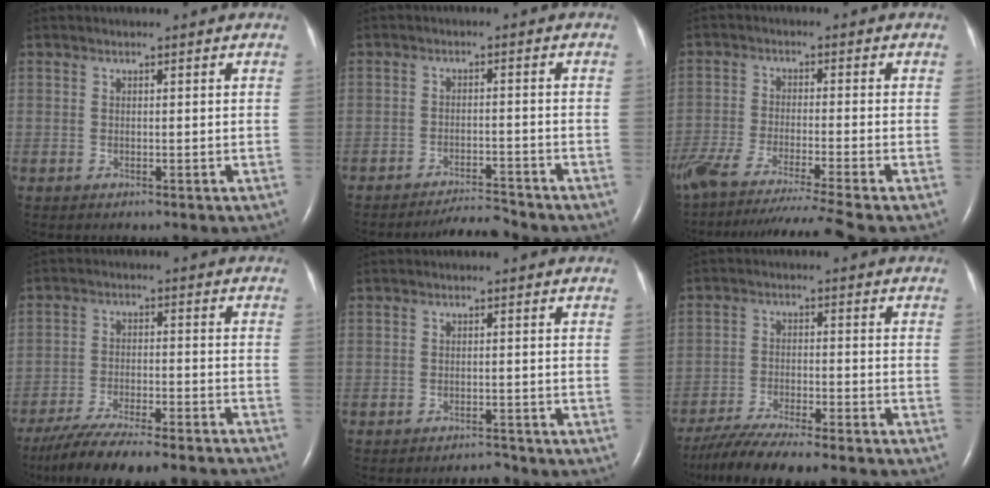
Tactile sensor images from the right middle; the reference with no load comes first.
{"total": 4.1, "force": [-4.0, -0.8, 0.2], "torque": [-0.005, -0.012, -0.066]}
{"total": 17.7, "force": [-15.0, -2.1, 9.2], "torque": [-0.156, -0.057, -0.245]}
{"total": 18.8, "force": [-16.7, 1.7, 8.4], "torque": [-0.128, -0.026, -0.248]}
{"total": 1.7, "force": [-1.7, 0.1, 0.0], "torque": [-0.002, -0.007, -0.024]}
{"total": 12.8, "force": [-11.1, 0.8, 6.3], "torque": [-0.104, -0.021, -0.177]}